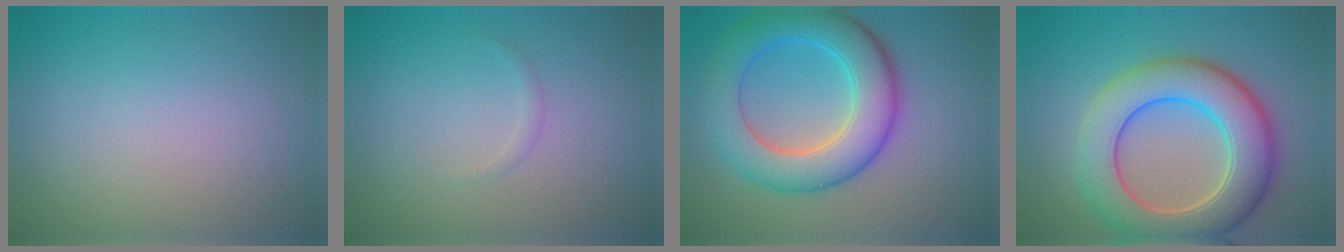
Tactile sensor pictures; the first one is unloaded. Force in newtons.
{"total": 0.5, "press": 0.5, "slide": 0.0}
{"total": 8.1, "press": 8.1, "slide": 0.2}
{"total": 9.4, "press": 9.4, "slide": 0.5}